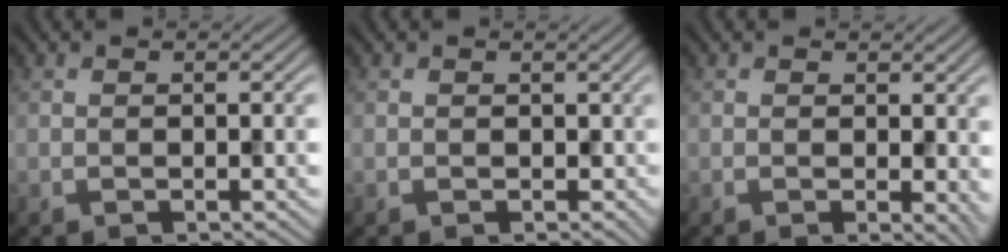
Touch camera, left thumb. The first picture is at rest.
{"total": 1.0, "force": [0.1, 1.0, 0.2], "torque": [-0.008, -0.003, -0.002]}
{"total": 2.5, "force": [0.3, 1.1, 2.2], "torque": [-0.025, -0.005, 0.005]}